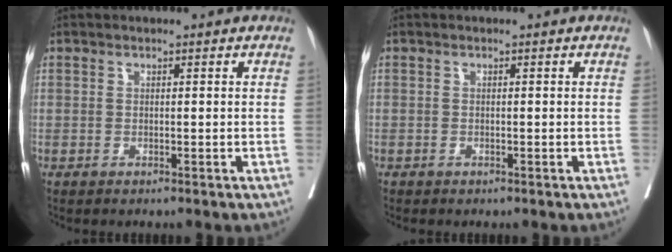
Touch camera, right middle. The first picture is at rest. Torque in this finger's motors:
{"motor_torque": [1.07, -1.07, 0.27, -0.13]}